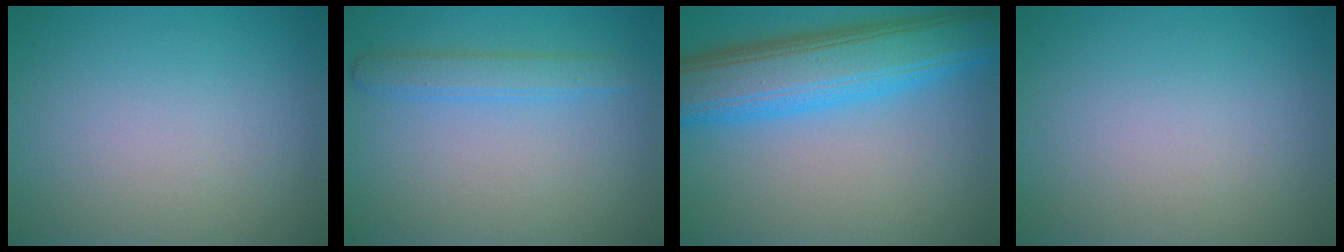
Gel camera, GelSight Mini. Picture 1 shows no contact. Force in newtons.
{"total": 2.2, "press": 2.2, "slide": 0.2}
{"total": 9.3, "press": 9.3, "slide": 0.2}
{"total": 0.0}